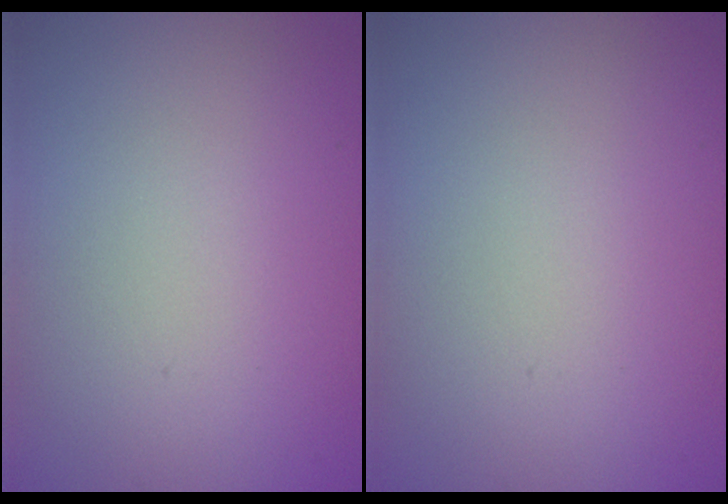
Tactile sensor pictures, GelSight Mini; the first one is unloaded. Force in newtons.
{"total": 0.0}